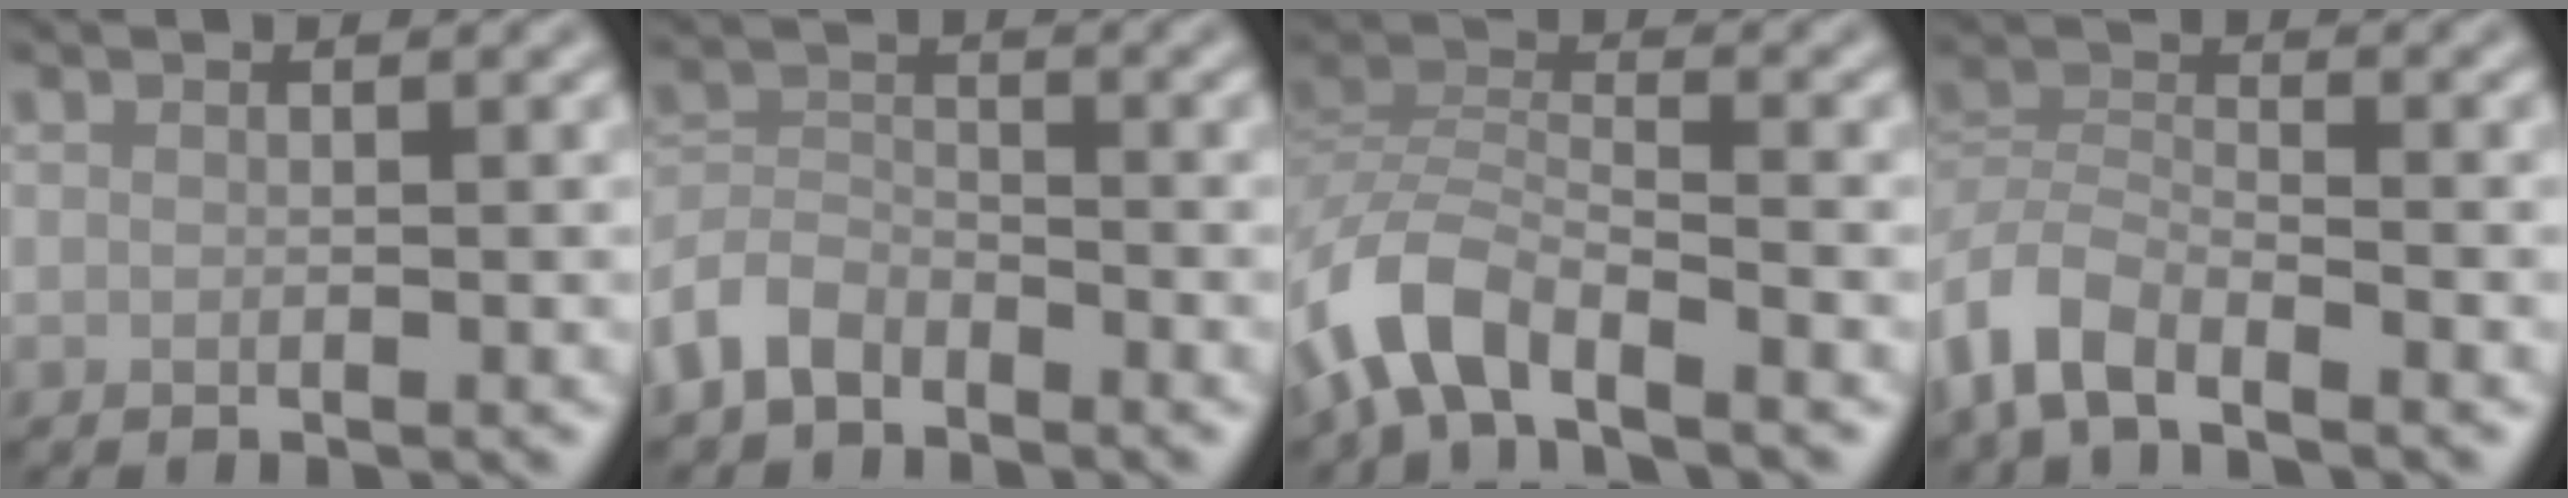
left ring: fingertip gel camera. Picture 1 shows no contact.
{"total": 3.8, "force": [-2.9, 2.1, 1.3], "torque": [-0.027, 0.001, -0.073]}
{"total": 6.5, "force": [-4.5, 2.7, 3.9], "torque": [-0.075, 0.000, -0.096]}
{"total": 4.9, "force": [-3.8, 2.0, 2.3], "torque": [-0.046, -0.003, -0.084]}